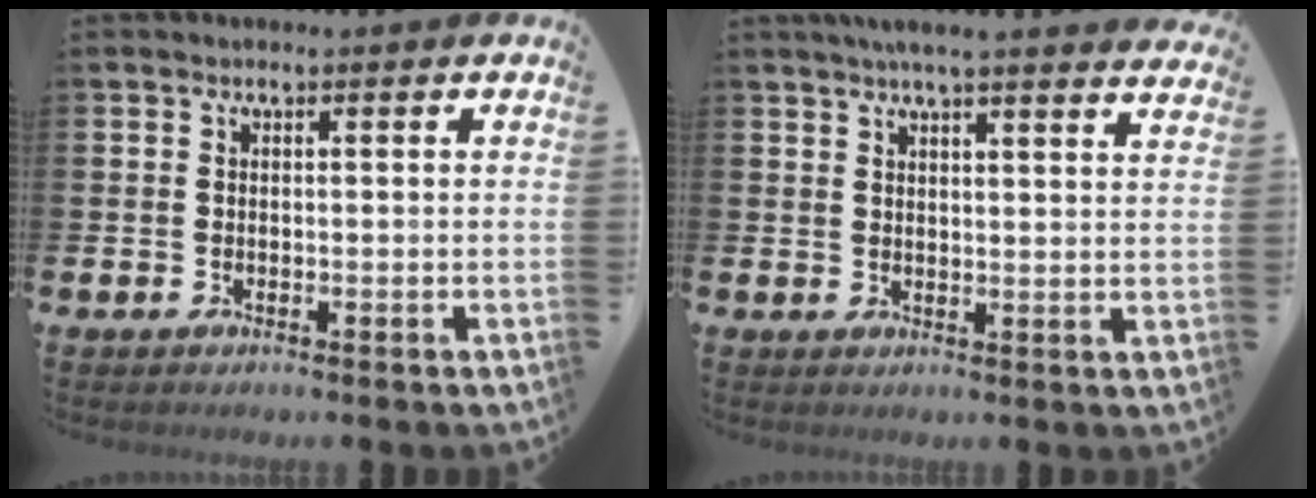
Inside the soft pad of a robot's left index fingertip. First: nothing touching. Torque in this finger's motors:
{"motor_torque": [1.07, -1.07, 0.28, 0.07]}